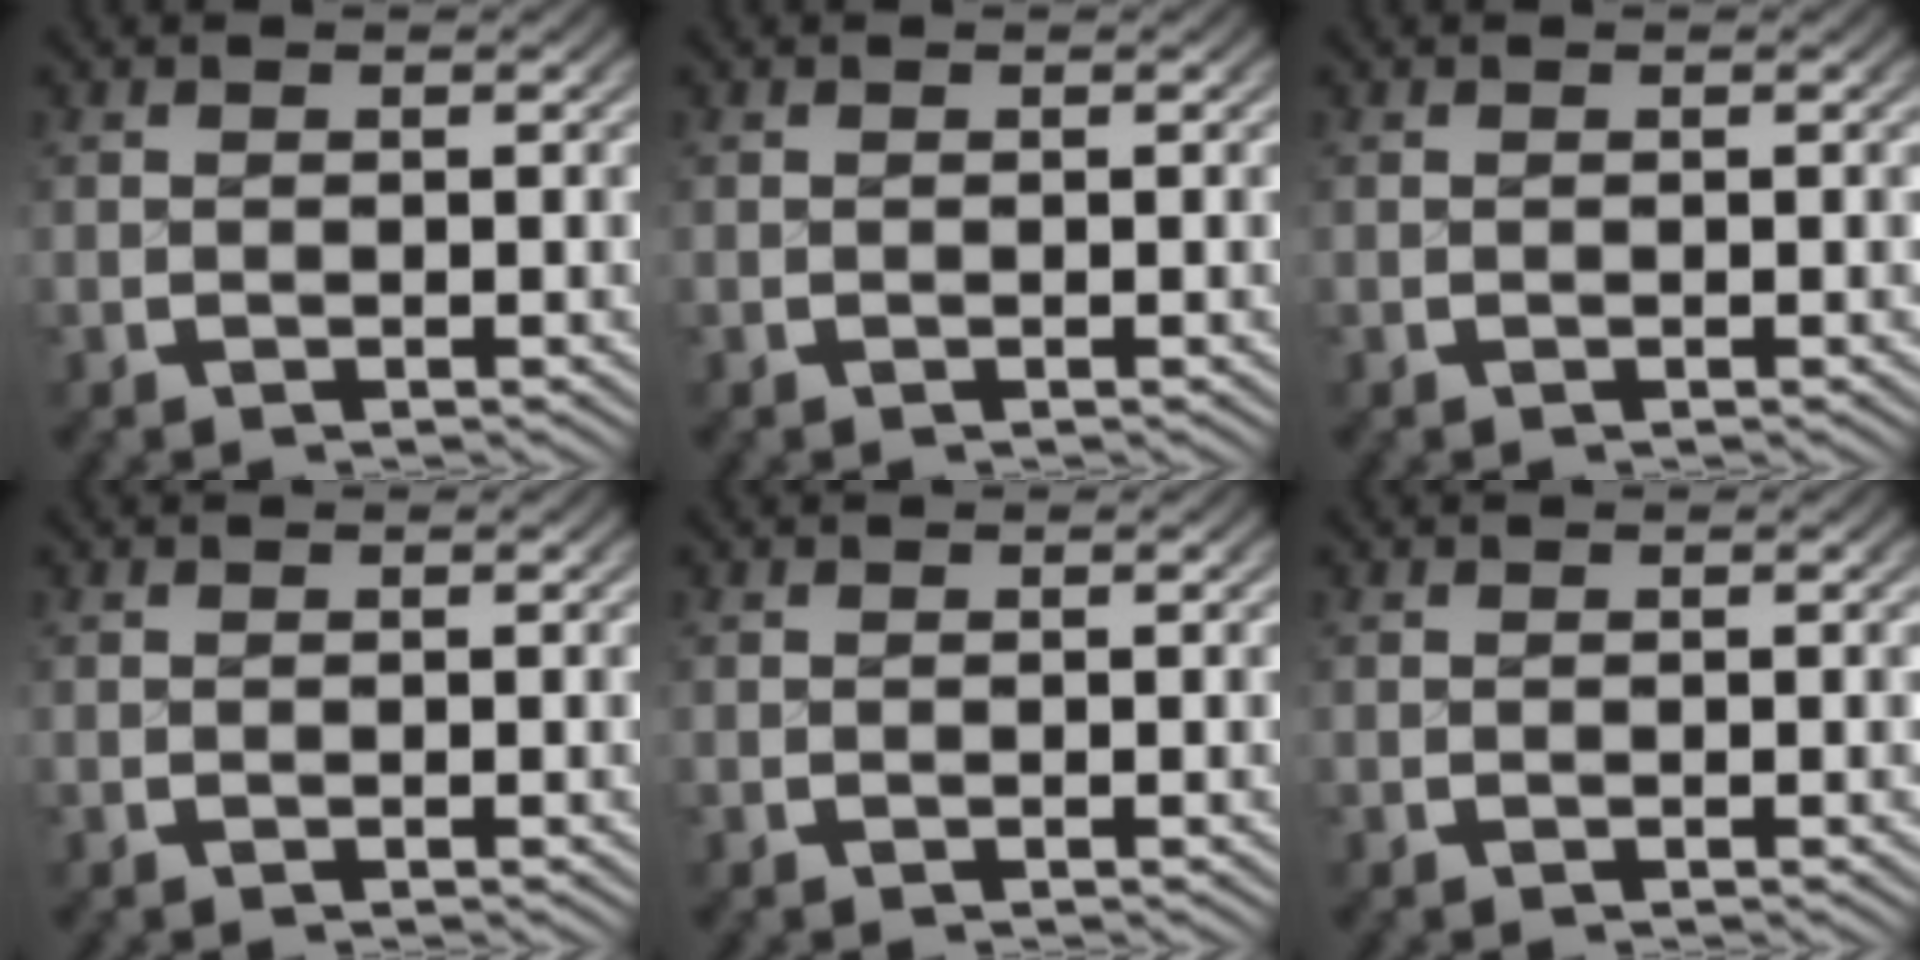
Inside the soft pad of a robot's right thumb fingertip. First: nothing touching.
{"total": 0.0}
{"total": 0.0}
{"total": 0.0}
{"total": 0.0}
{"total": 0.0}